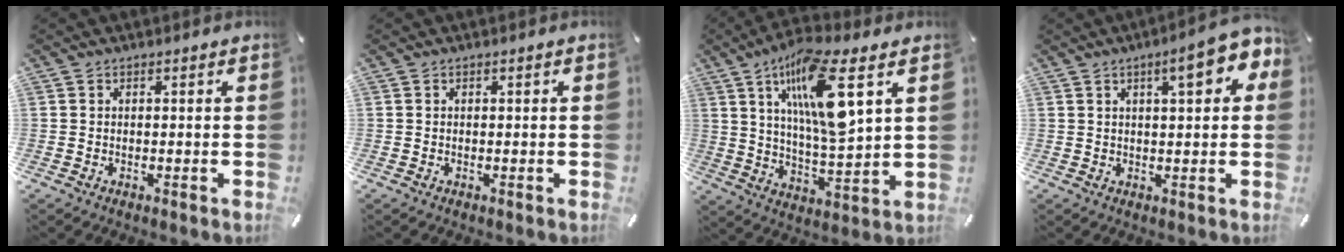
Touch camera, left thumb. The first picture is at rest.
{"total": 0.0}
{"total": 16.2, "force": [7.5, 4.1, 13.8], "torque": [-0.272, -0.023, 0.116]}
{"total": 9.9, "force": [4.6, 2.9, 8.3], "torque": [-0.107, -0.018, 0.067]}